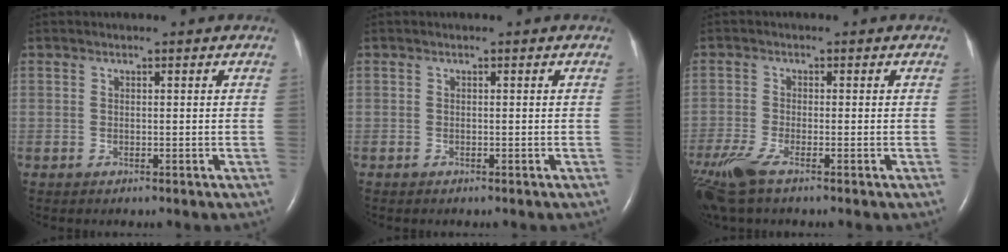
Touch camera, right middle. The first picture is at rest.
{"total": 0.0}
{"total": 6.6, "force": [-4.4, 1.1, 4.8], "torque": [-0.107, -0.019, -0.087]}